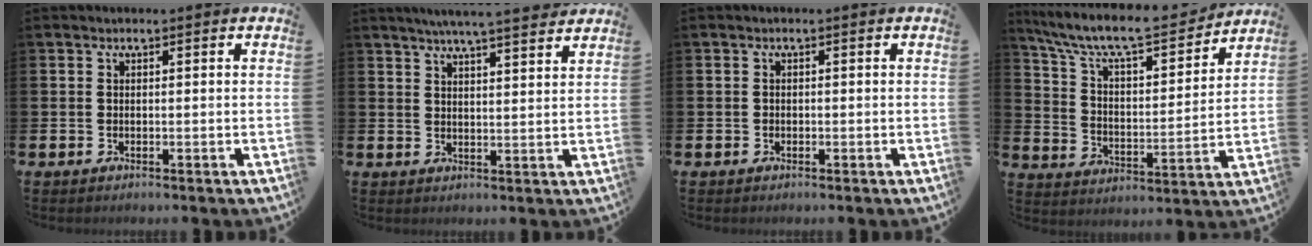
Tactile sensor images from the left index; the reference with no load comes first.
{"total": 5.6, "force": [5.4, -0.4, 1.7], "torque": [-0.045, -0.023, 0.095]}
{"total": 0.5, "force": [-0.2, 0.5, 0.1], "torque": [-0.008, 0.007, -0.006]}
{"total": 10.0, "force": [9.0, 2.1, 3.9], "torque": [-0.114, -0.059, 0.152]}